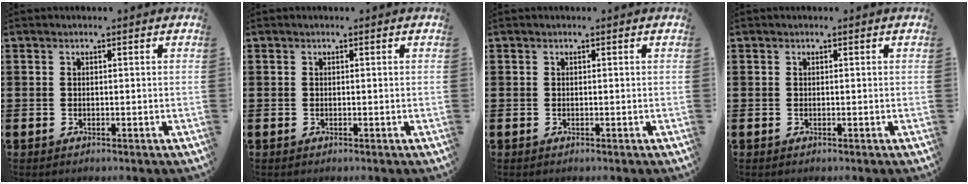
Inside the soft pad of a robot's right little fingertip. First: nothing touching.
{"total": 0.0}
{"total": 0.0}
{"total": 0.0}